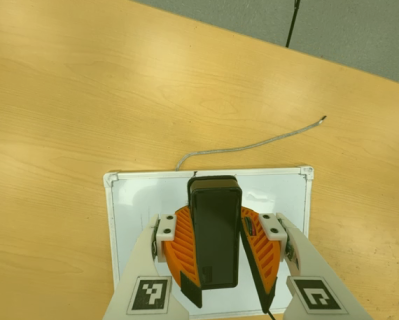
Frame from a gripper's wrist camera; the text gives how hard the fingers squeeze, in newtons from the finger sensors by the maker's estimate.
{"total": 8.7, "left": 8.9, "right": 8.5}